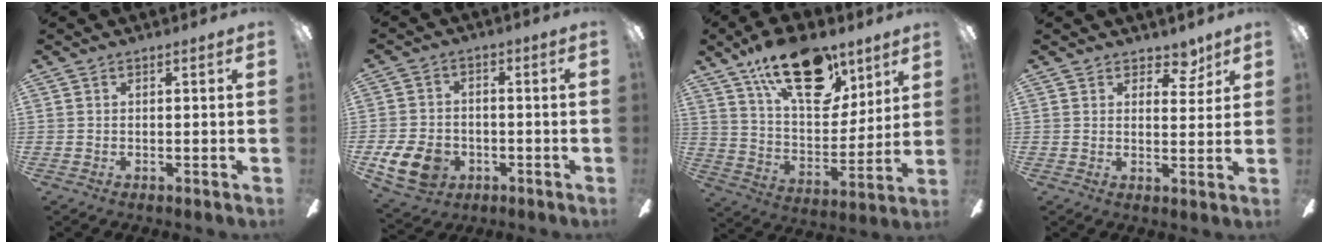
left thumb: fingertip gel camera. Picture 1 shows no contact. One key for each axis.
{"total": 10.6, "fx": -4.2, "fy": 7.9, "fz": 5.8, "tx": -0.131, "ty": 0.025, "tz": -0.076}
{"total": 23.2, "fx": 14.1, "fy": 11.7, "fz": 14.3, "tx": -0.211, "ty": -0.072, "tz": 0.244}
{"total": 5.4, "fx": 4.1, "fy": 2.9, "fz": 2.0, "tx": -0.011, "ty": -0.020, "tz": 0.069}